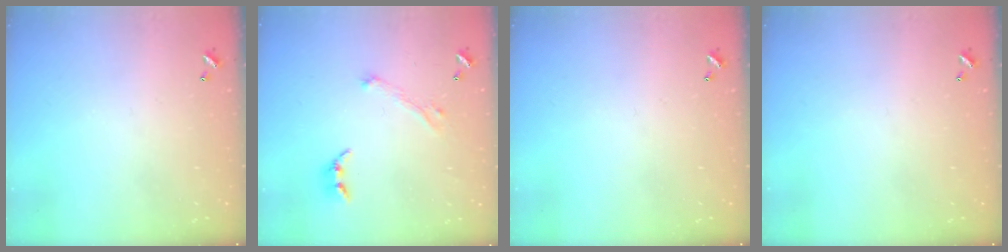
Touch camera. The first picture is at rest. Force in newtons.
{"total": 2.9, "press": 2.8, "slide": 0.8}
{"total": 0.0}
{"total": 0.0}